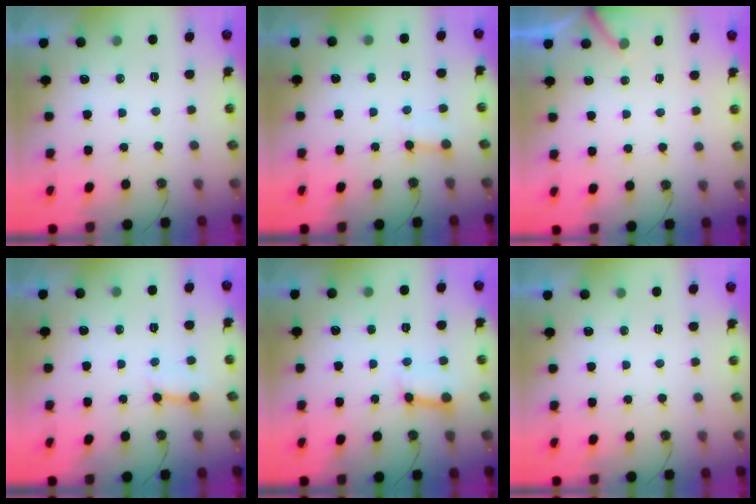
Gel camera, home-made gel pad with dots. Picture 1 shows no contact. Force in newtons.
{"total": 2.2, "press": 2.2, "slide": 0.5}
{"total": 3.0, "press": 3.0, "slide": 0.1}
{"total": 3.8, "press": 3.7, "slide": 0.7}
{"total": 6.6, "press": 6.6, "slide": 0.2}
{"total": 0.0}